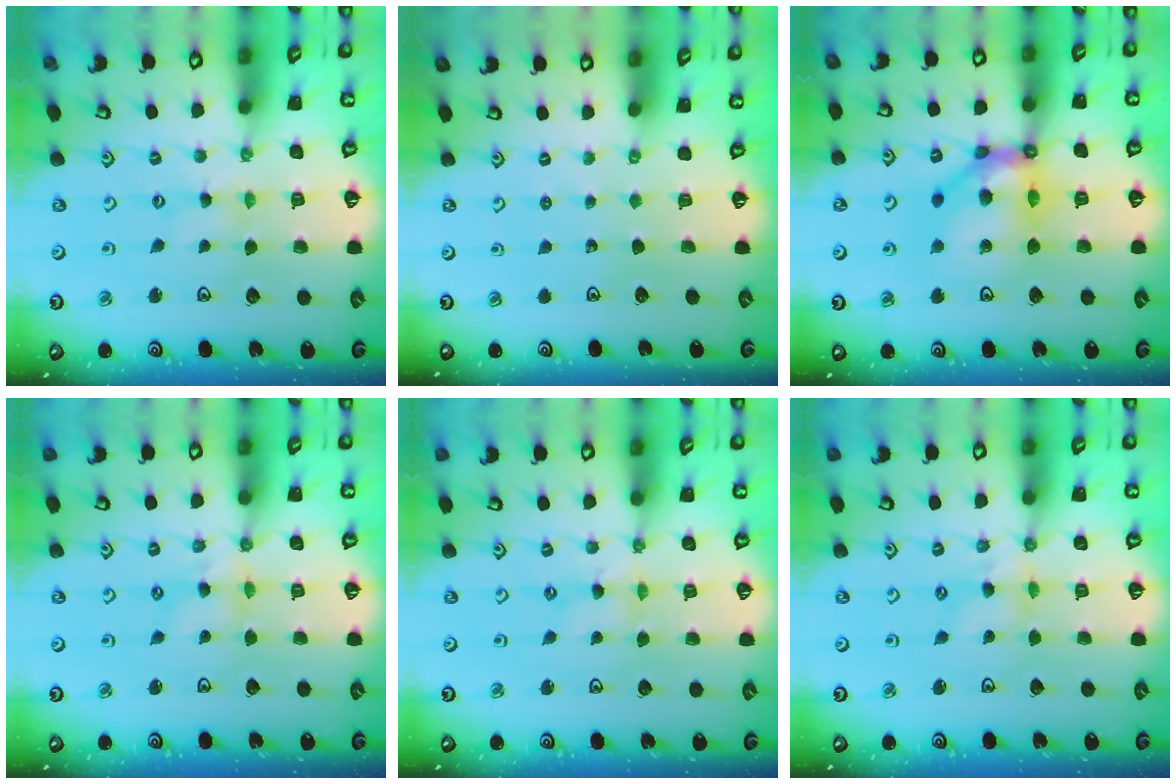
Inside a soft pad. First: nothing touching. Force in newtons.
{"total": 0.0}
{"total": 12.8, "press": 12.6, "slide": 2.3}
{"total": 3.5, "press": 3.5, "slide": 0.3}
{"total": 0.8, "press": 0.7, "slide": 0.2}
{"total": 3.5, "press": 3.5, "slide": 0.3}